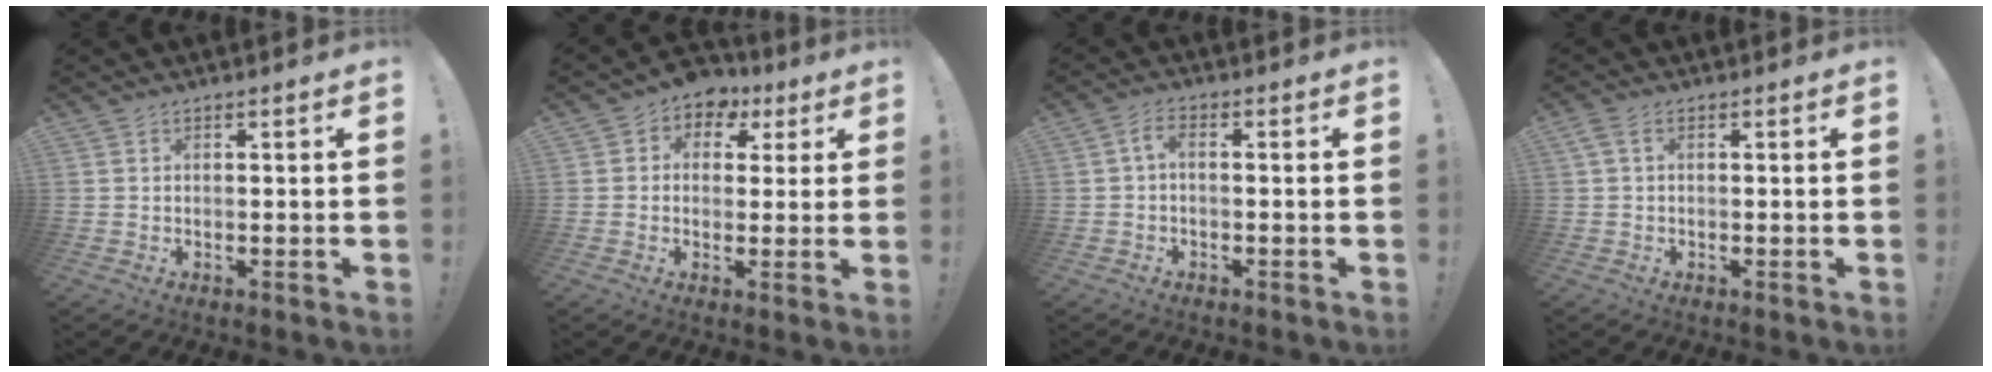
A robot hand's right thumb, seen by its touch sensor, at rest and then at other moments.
{"total": 6.4, "force": [2.0, 5.6, 2.3], "torque": [-0.025, -0.009, 0.040]}
{"total": 3.2, "force": [-0.5, 1.0, 3.0], "torque": [-0.071, 0.001, -0.013]}
{"total": 1.8, "force": [0.1, 0.7, 1.7], "torque": [-0.034, 0.005, 0.002]}